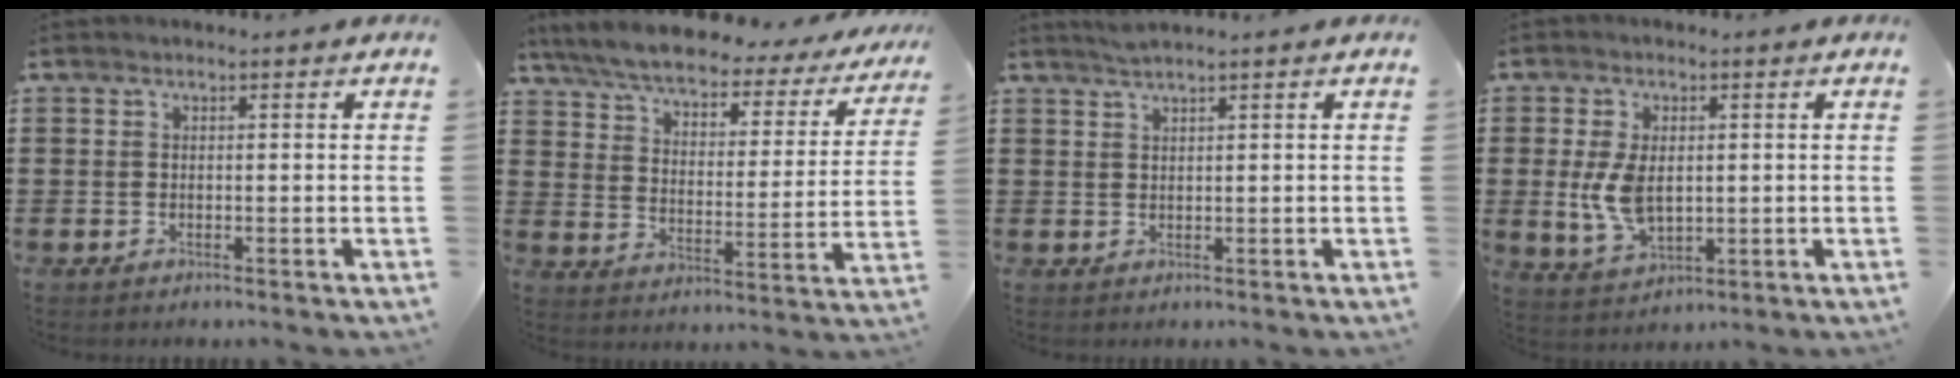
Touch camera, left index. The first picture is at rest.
{"total": 5.8, "force": [5.2, 1.2, 2.4], "torque": [-0.073, -0.033, 0.086]}
{"total": 1.6, "force": [1.3, -0.2, 0.8], "torque": [-0.018, -0.001, 0.025]}
{"total": 7.1, "force": [0.4, 4.3, 5.6], "torque": [-0.142, -0.001, 0.001]}